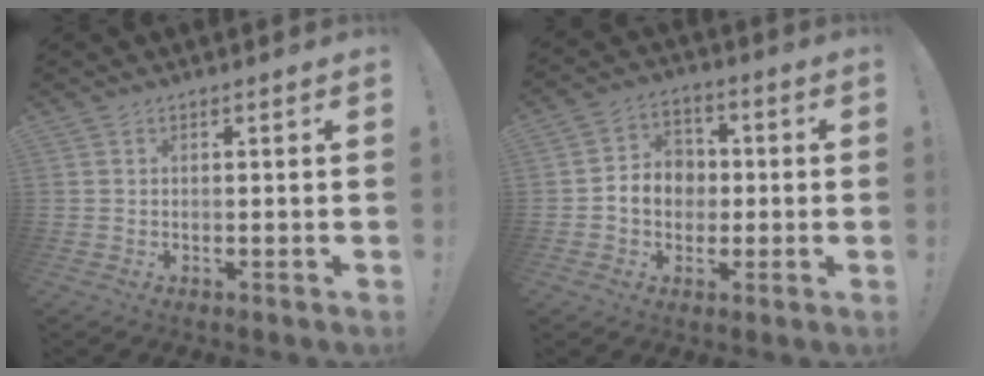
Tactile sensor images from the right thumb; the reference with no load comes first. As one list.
[{"total": 9.3, "force": [-1.3, 8.3, 4.1], "torque": [-0.064, 0.016, -0.017]}]